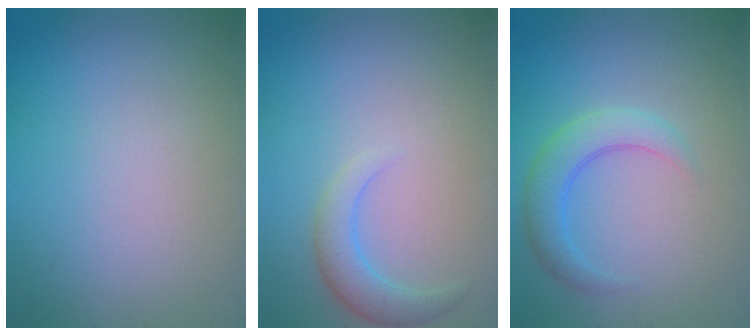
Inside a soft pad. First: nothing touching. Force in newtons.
{"total": 2.8, "press": 2.8, "slide": 0.3}
{"total": 3.4, "press": 3.4, "slide": 0.0}